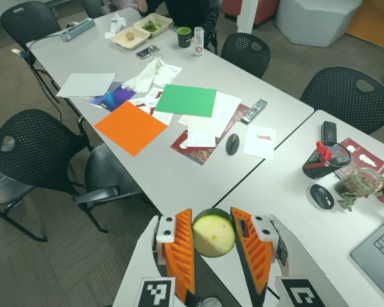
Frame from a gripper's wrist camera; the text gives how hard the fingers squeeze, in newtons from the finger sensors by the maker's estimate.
{"total": 10.4, "left": 10.7, "right": 10.1}